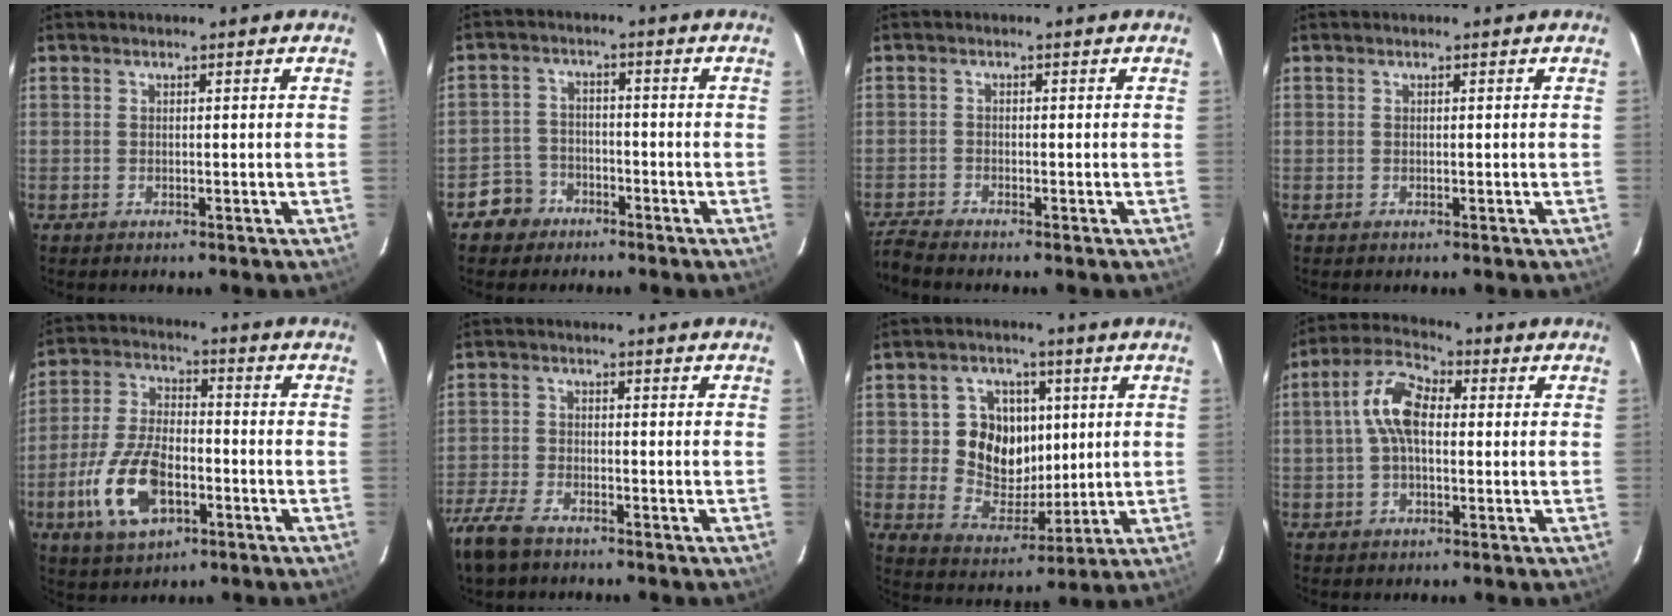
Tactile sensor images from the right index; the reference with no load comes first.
{"total": 5.5, "force": [-3.5, 4.2, 0.2], "torque": [-0.018, 0.023, -0.064]}
{"total": 3.4, "force": [-3.3, -0.3, 0.8], "torque": [-0.030, -0.013, -0.068]}
{"total": 0.0}
{"total": 14.2, "force": [-5.4, 7.2, 11.0], "torque": [-0.241, -0.002, -0.096]}
{"total": 8.6, "force": [-6.5, 3.7, 4.4], "torque": [-0.124, -0.019, -0.134]}
{"total": 12.1, "force": [1.9, 10.4, 5.9], "torque": [-0.125, 0.008, 0.045]}
{"total": 9.0, "force": [0.7, 4.8, 7.6], "torque": [-0.156, 0.025, 0.008]}